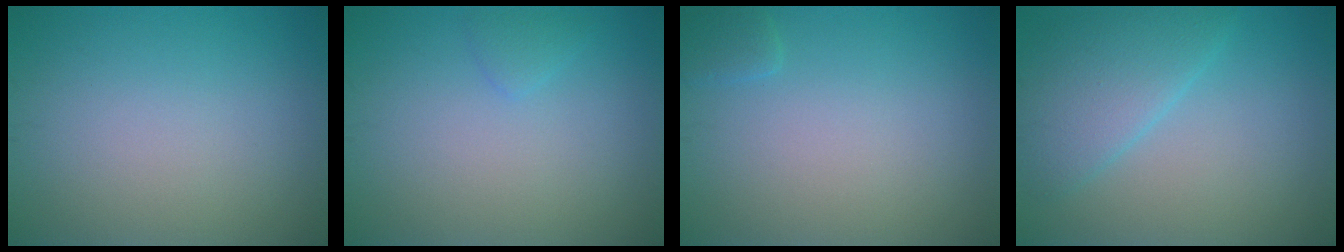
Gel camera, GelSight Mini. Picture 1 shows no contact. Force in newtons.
{"total": 0.9, "press": 0.9, "slide": 0.1}
{"total": 0.9, "press": 0.9, "slide": 0.1}
{"total": 4.2, "press": 4.2, "slide": 0.4}